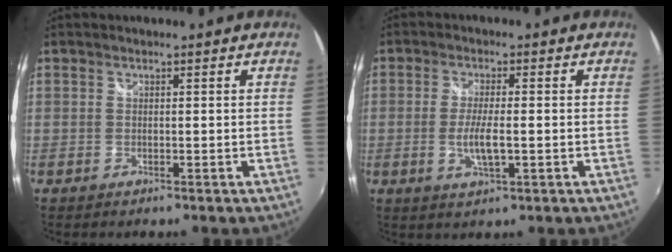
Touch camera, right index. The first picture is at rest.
{"total": 5.2, "force": [-1.1, 1.1, 5.0], "torque": [-0.098, -0.008, -0.019]}